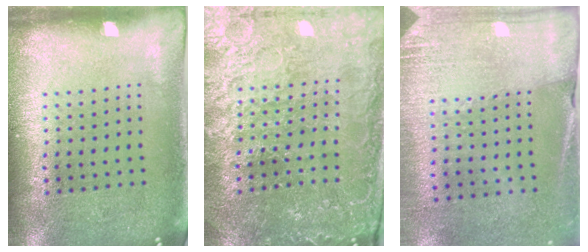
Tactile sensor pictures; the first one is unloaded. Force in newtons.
{"total": 3.2, "press": 3.2, "slide": 0.4}
{"total": 2.6, "press": 2.4, "slide": 1.1}